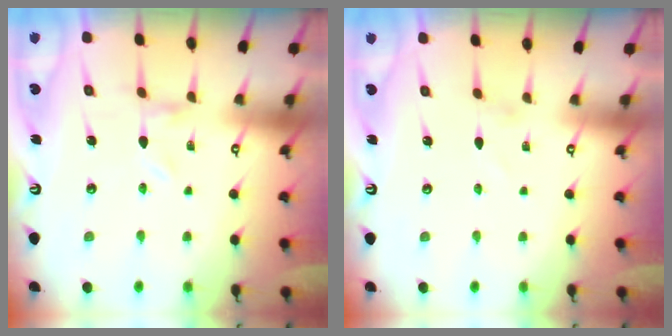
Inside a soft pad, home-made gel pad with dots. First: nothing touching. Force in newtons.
{"total": 1.4, "press": 1.4, "slide": 0.1}